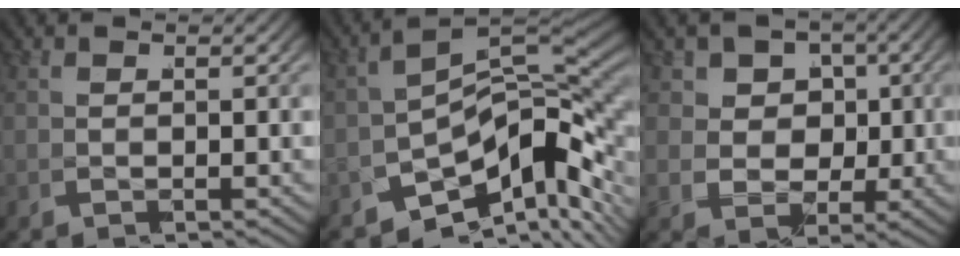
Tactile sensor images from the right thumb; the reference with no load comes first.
{"total": 11.9, "force": [-4.6, 7.0, 8.5], "torque": [-0.111, -0.026, -0.072]}
{"total": 5.6, "force": [-0.3, 5.1, 2.3], "torque": [-0.076, -0.037, 0.005]}